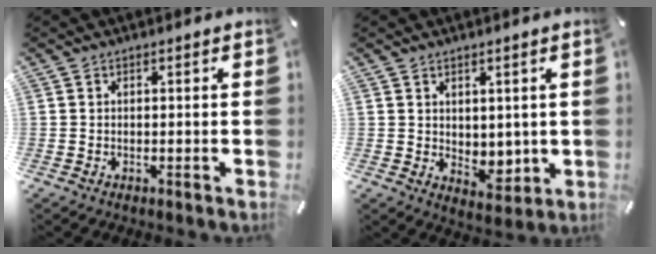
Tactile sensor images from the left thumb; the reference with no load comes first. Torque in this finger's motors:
{"motor_torque": [0.10, 0.11, 0.26, 0.07, 0.06]}